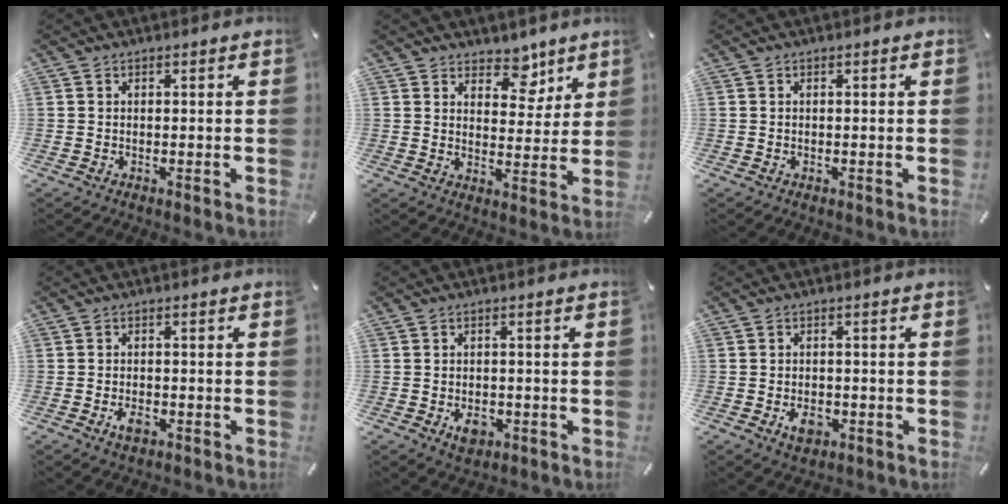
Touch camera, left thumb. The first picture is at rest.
{"total": 7.3, "force": [5.1, 4.9, 1.7], "torque": [-0.004, -0.042, 0.086]}
{"total": 0.0}
{"total": 3.0, "force": [-1.4, 1.8, 2.0], "torque": [-0.047, 0.000, -0.028]}
{"total": 4.5, "force": [-1.6, 3.2, 2.7], "torque": [-0.047, -0.001, -0.030]}
{"total": 4.5, "force": [-1.6, 3.0, 2.8], "torque": [-0.066, 0.002, -0.030]}